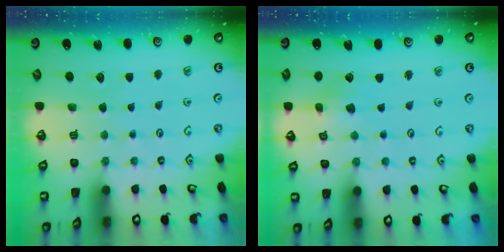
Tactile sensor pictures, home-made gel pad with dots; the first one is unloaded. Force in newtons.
{"total": 3.4, "press": 3.3, "slide": 0.6}